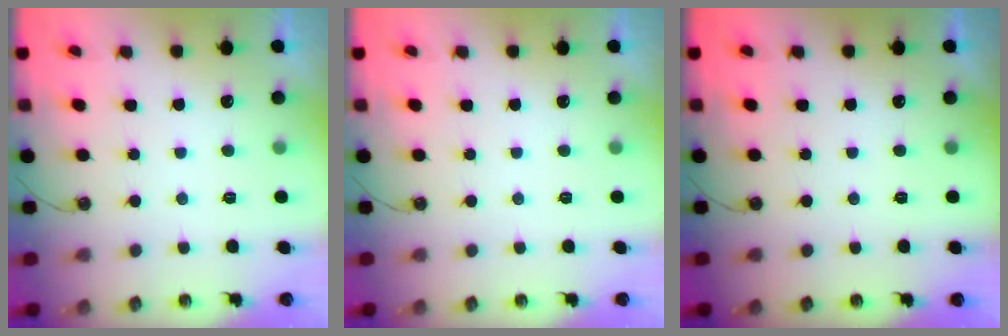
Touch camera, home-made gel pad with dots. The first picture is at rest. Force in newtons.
{"total": 0.0}
{"total": 0.0}